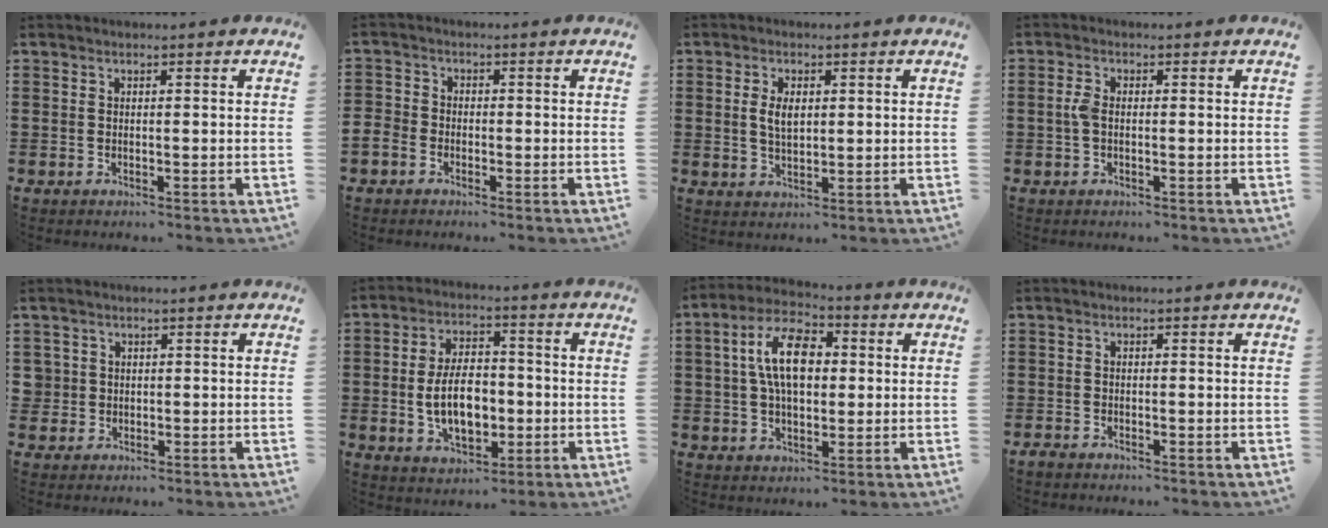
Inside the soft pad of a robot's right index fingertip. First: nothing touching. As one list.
[{"total": 2.2, "force": [-1.7, 1.5, 0.2], "torque": [-0.017, 0.002, -0.039]}, {"total": 3.8, "force": [0.5, 1.9, 3.2], "torque": [-0.066, 0.007, 0.008]}, {"total": 2.4, "force": [-0.2, 1.2, 2.1], "torque": [-0.056, -0.004, -0.009]}, {"total": 1.9, "force": [0.1, 1.9, 0.2], "torque": [-0.013, 0.009, -0.001]}, {"total": 8.8, "force": [-1.2, 5.3, 6.9], "torque": [-0.122, 0.000, -0.027]}, {"total": 10.0, "force": [1.6, 5.1, 8.4], "torque": [-0.172, 0.012, 0.022]}, {"total": 0.9, "force": [-0.7, 0.4, 0.0], "torque": [-0.003, 0.000, -0.016]}]